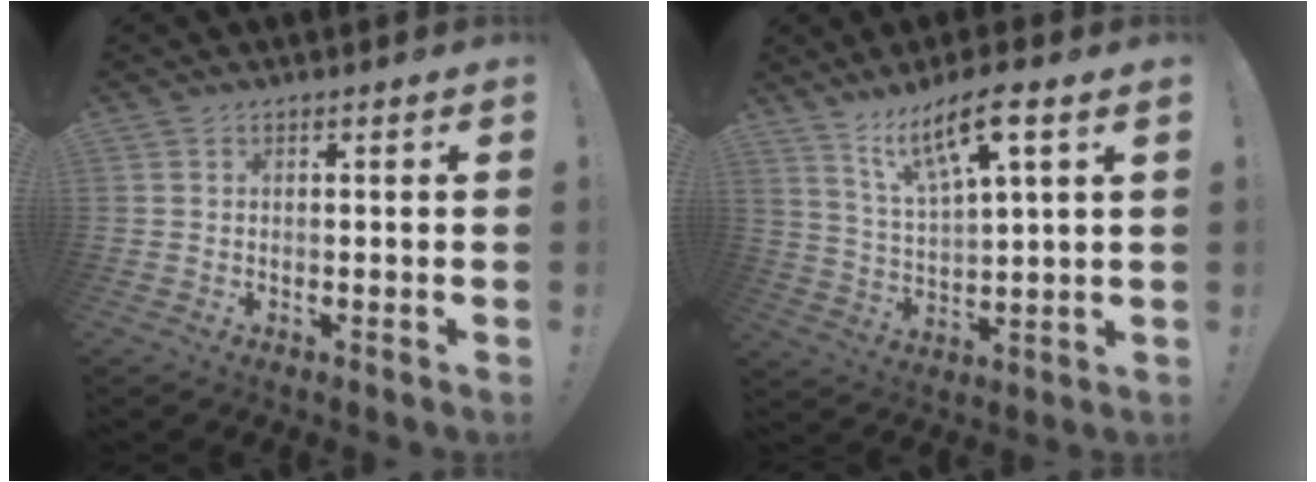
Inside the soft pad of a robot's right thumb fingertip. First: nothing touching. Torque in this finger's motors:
{"motor_torque": [1.33, 1.34, 0.13, 0.29, 0.23]}